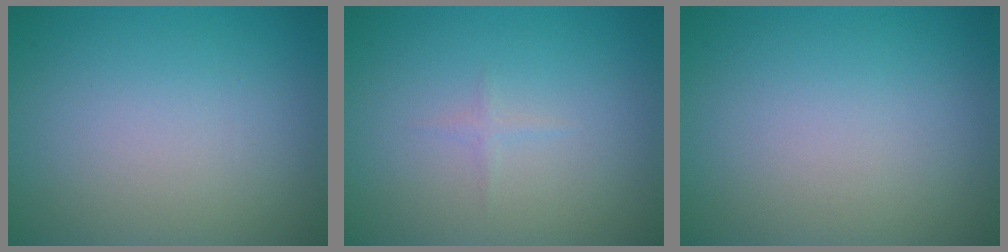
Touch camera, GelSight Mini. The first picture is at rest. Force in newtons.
{"total": 0.6, "press": 0.6, "slide": 0.0}
{"total": 0.0}